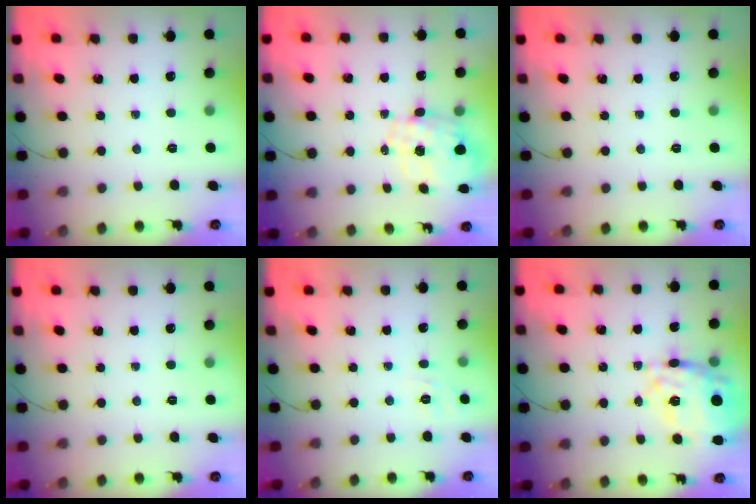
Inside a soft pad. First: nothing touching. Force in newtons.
{"total": 2.1, "press": 1.8, "slide": 1.1}
{"total": 0.0}
{"total": 0.0}
{"total": 2.9, "press": 2.4, "slide": 1.7}
{"total": 16.8, "press": 16.0, "slide": 5.2}